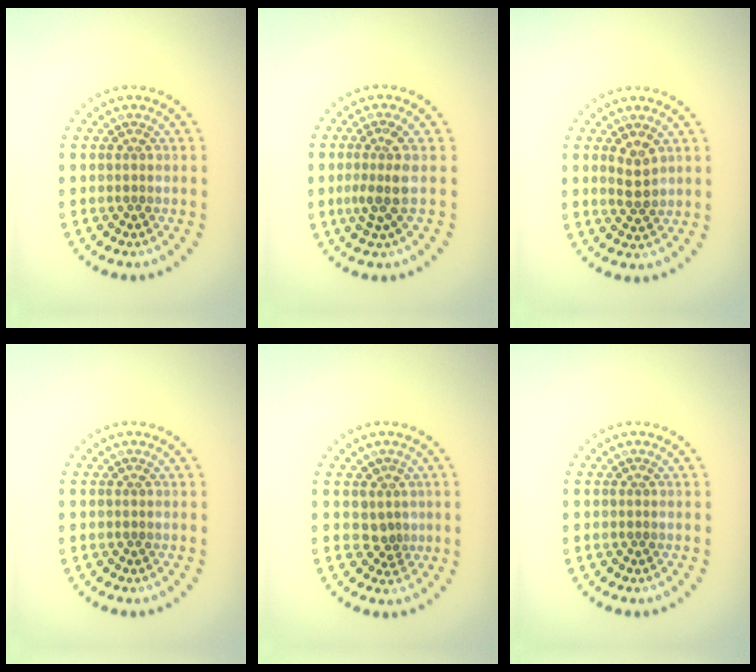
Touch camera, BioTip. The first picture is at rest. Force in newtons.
{"total": 2.7, "press": 2.0, "slide": 1.8}
{"total": 2.2, "press": 2.1, "slide": 0.6}
{"total": 0.0}
{"total": 2.0, "press": 1.5, "slide": 1.4}
{"total": 0.0}